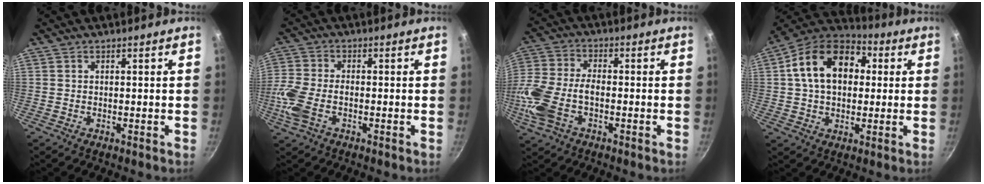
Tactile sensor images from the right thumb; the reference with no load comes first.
{"total": 8.0, "force": [-2.7, 4.4, 6.2], "torque": [-0.143, 0.009, -0.067]}
{"total": 13.1, "force": [-3.8, 7.4, 10.1], "torque": [-0.218, 0.023, -0.086]}
{"total": 17.0, "force": [3.0, 11.9, 11.8], "torque": [-0.169, 0.031, 0.033]}